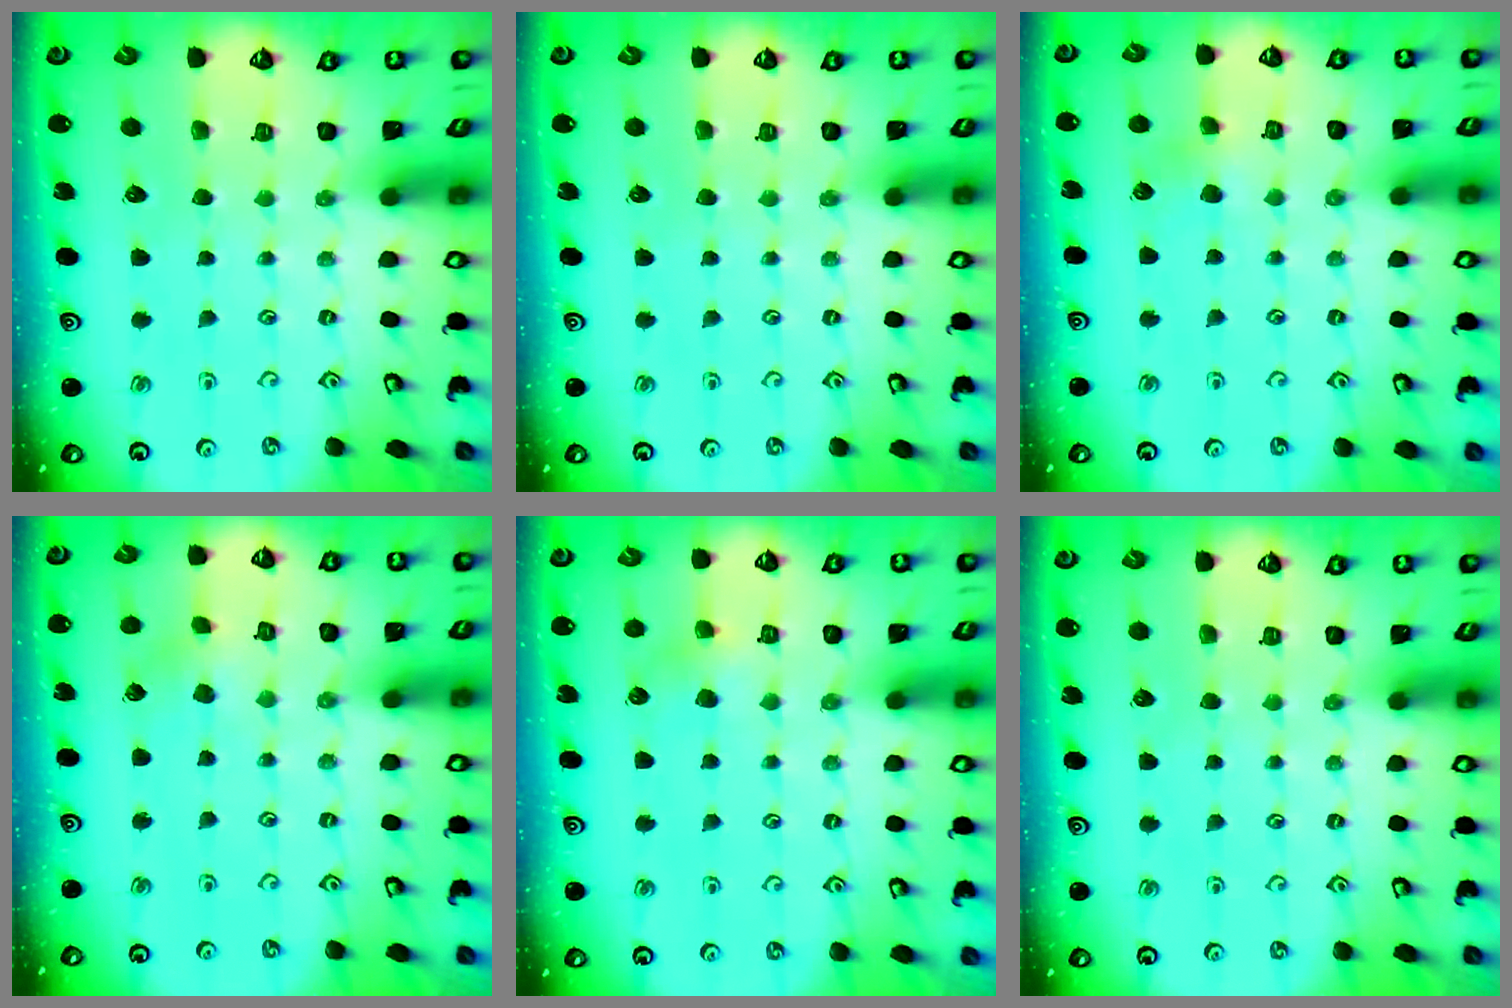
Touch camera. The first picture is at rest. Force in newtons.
{"total": 0.0}
{"total": 3.1, "press": 3.1, "slide": 0.5}
{"total": 2.9, "press": 2.8, "slide": 0.3}
{"total": 4.8, "press": 4.8, "slide": 0.5}
{"total": 0.0}